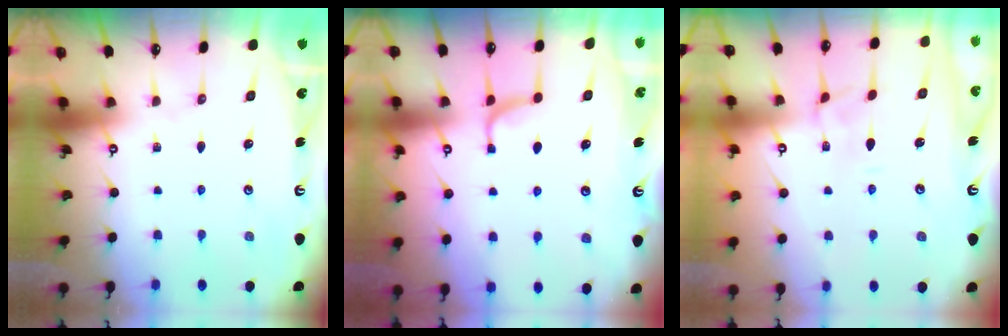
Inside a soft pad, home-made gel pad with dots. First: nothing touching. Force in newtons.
{"total": 2.0, "press": 1.9, "slide": 0.4}
{"total": 2.7, "press": 2.6, "slide": 0.7}